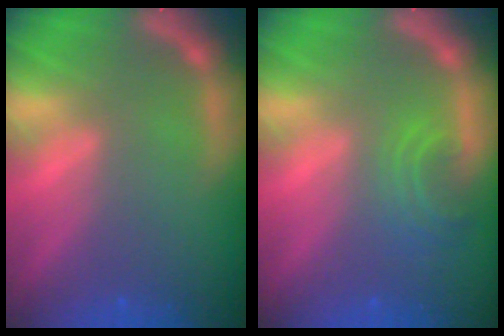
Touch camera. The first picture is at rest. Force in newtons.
{"total": 2.9}